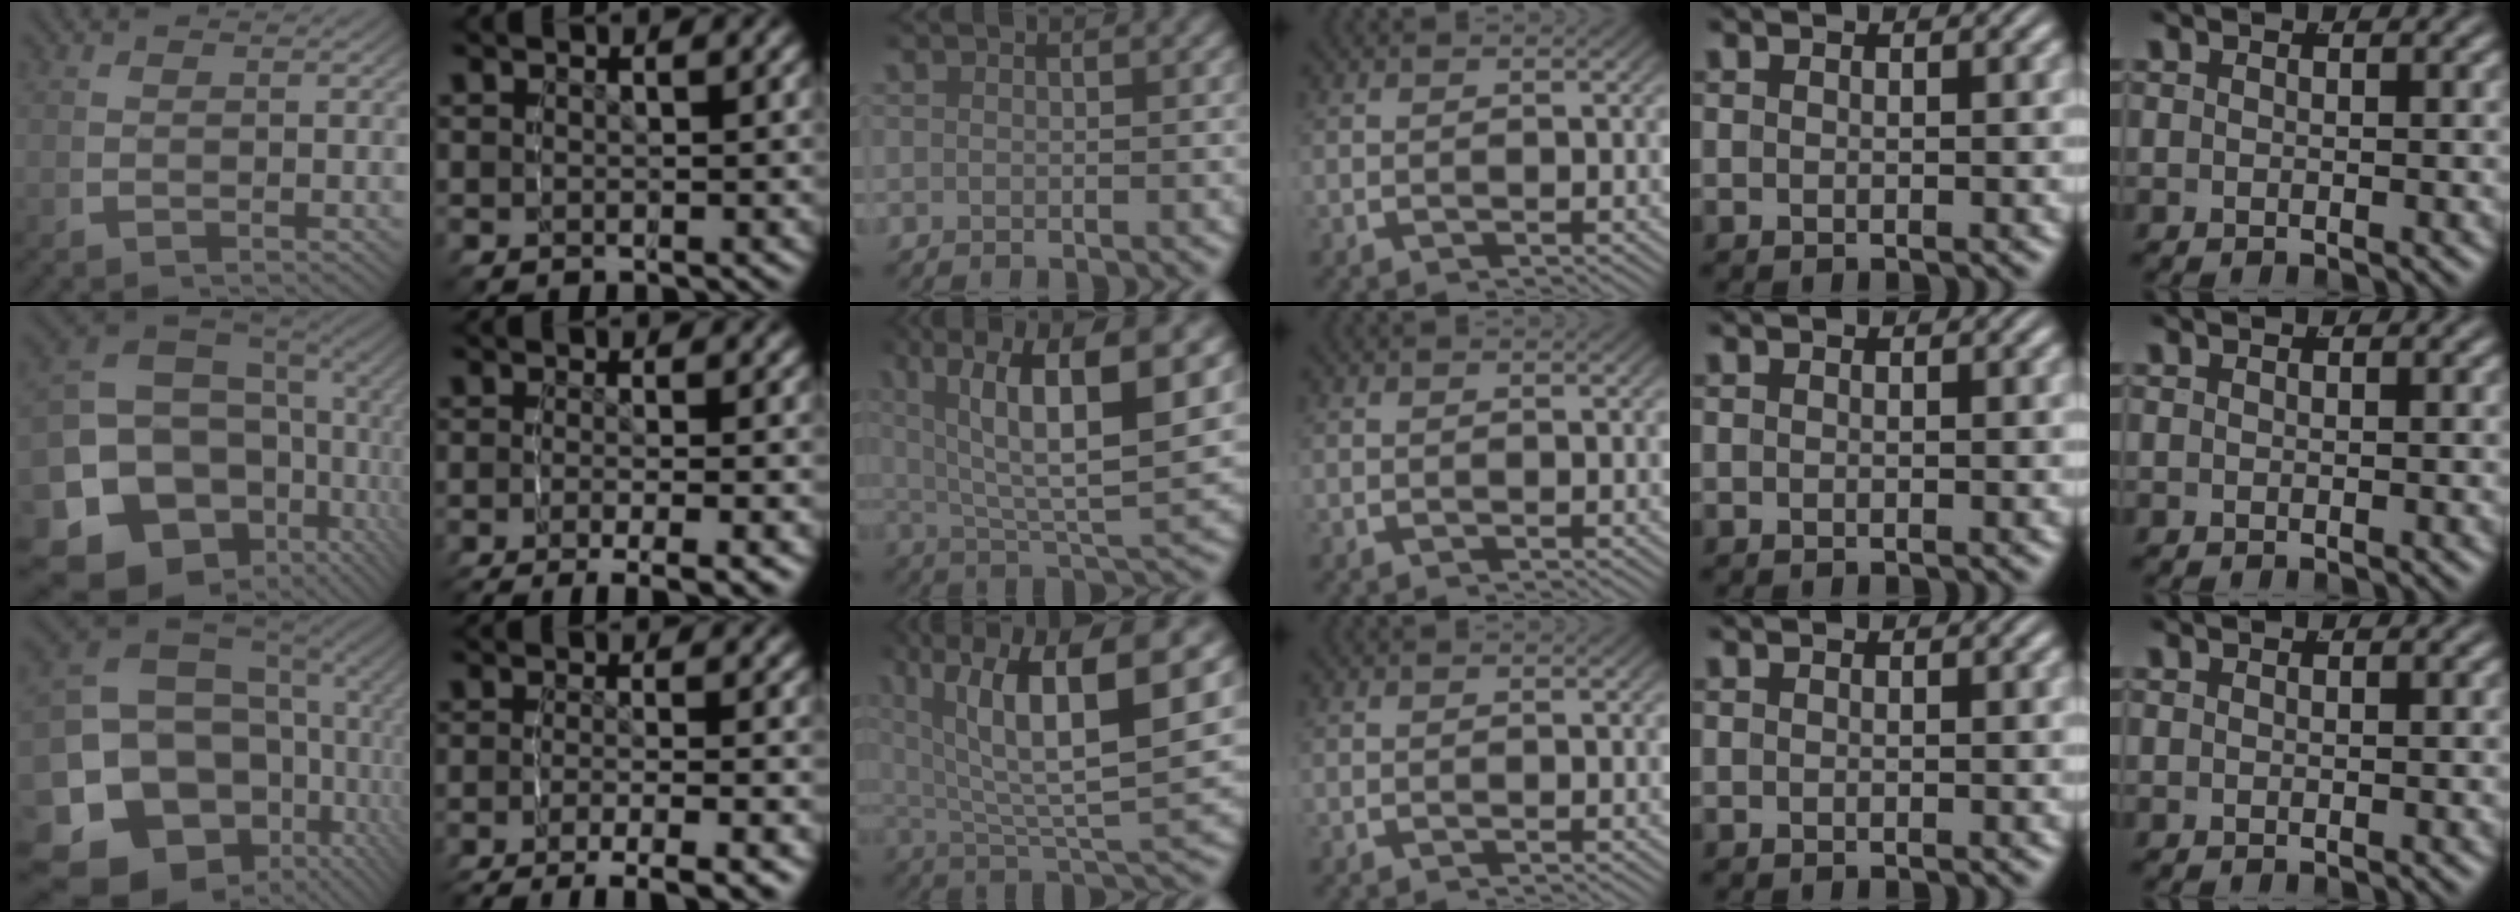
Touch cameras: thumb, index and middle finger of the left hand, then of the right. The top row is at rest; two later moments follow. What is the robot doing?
{"motion": "grasp_and_lifting", "object": "sponge"}